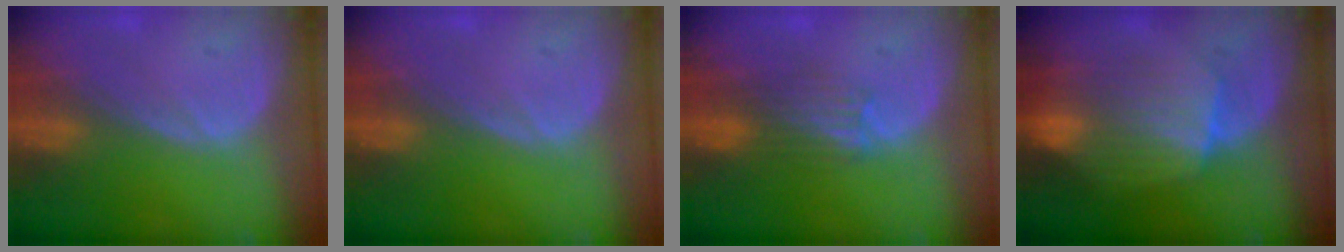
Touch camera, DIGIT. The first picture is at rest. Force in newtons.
{"total": 0.0}
{"total": 3.3, "press": 3.3, "slide": 0.1}
{"total": 8.4, "press": 8.0, "slide": 2.7}